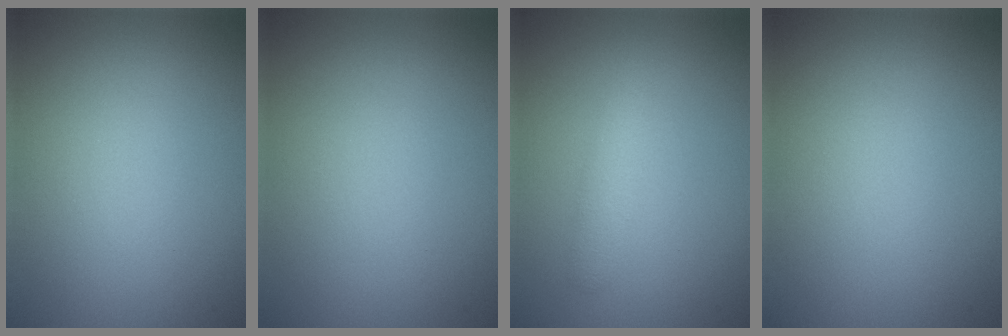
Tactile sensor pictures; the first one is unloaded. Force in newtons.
{"total": 0.0}
{"total": 1.8, "press": 1.8, "slide": 0.0}
{"total": 0.0}